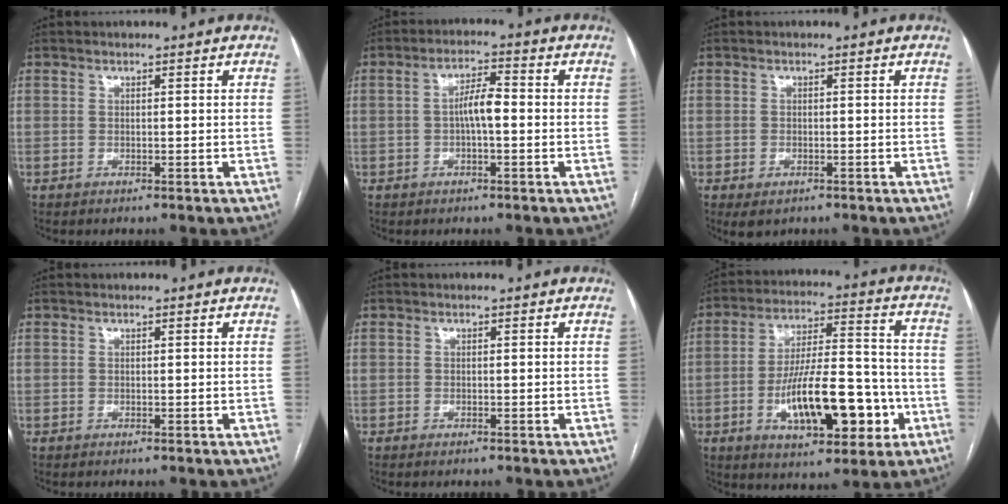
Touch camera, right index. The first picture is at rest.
{"total": 4.5, "force": [-0.5, 1.1, 4.4], "torque": [-0.081, 0.015, -0.009]}
{"total": 2.5, "force": [-1.3, 1.5, 1.5], "torque": [-0.026, -0.004, -0.009]}
{"total": 0.0}
{"total": 0.5, "force": [-0.4, 0.1, 0.3], "torque": [-0.009, -0.001, -0.005]}
{"total": 16.8, "force": [-5.2, 5.6, 14.9], "torque": [-0.247, 0.017, -0.074]}